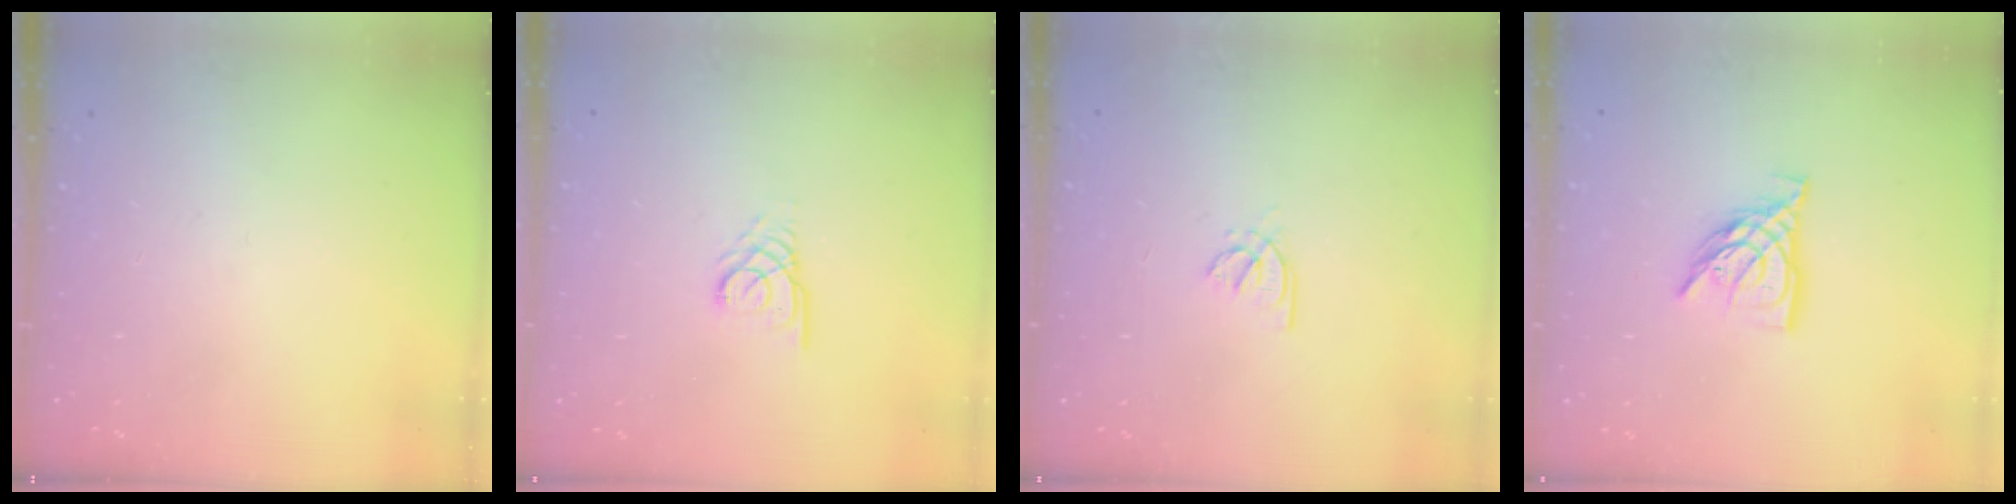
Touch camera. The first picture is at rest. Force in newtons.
{"total": 2.4, "press": 2.4, "slide": 0.1}
{"total": 2.1, "press": 2.1, "slide": 0.6}
{"total": 9.2, "press": 9.1, "slide": 0.9}